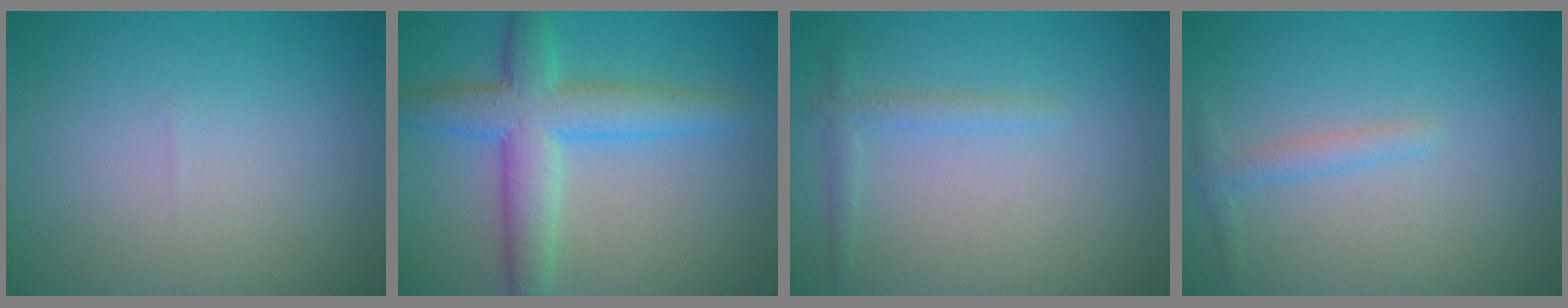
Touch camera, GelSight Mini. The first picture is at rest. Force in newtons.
{"total": 6.3, "press": 6.3, "slide": 0.1}
{"total": 1.4, "press": 1.4, "slide": 0.1}
{"total": 1.4, "press": 1.4, "slide": 0.1}